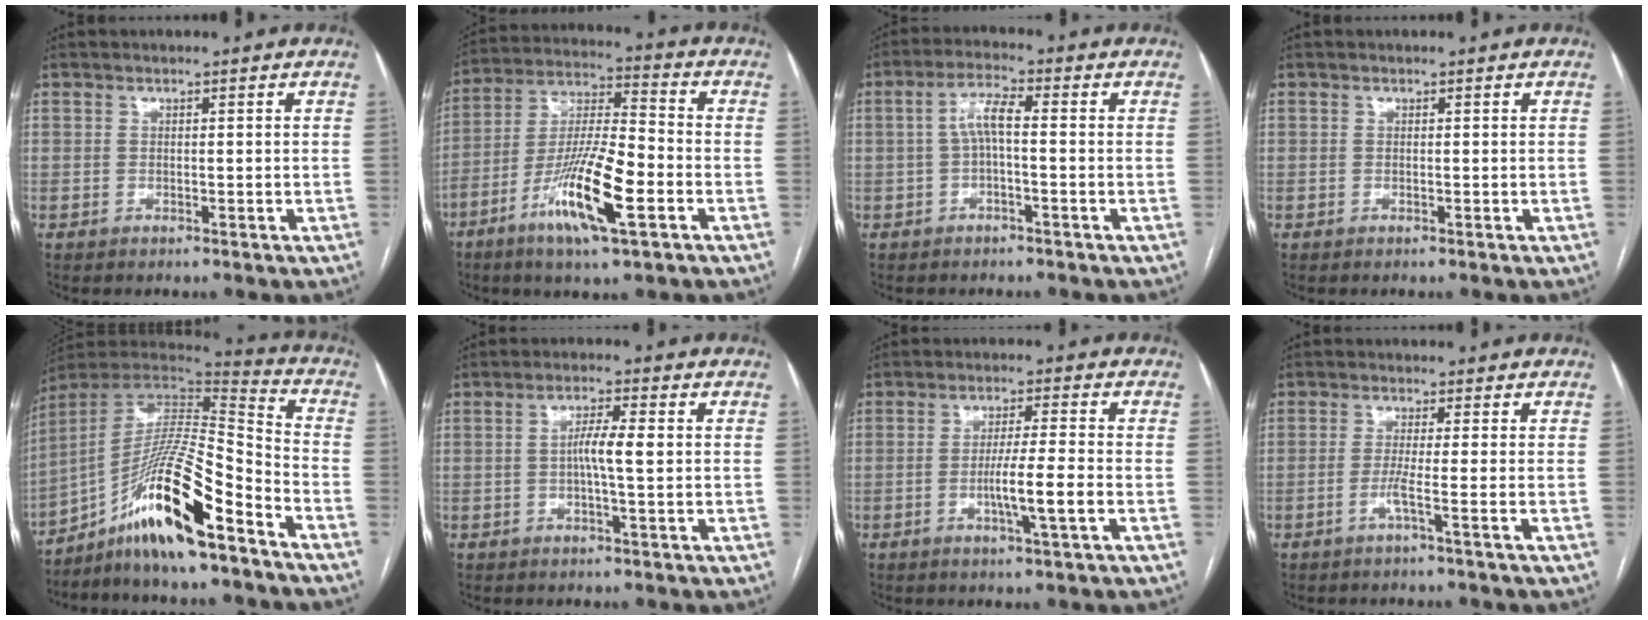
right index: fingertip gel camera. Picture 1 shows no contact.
{"total": 14.7, "force": [-6.2, 2.1, 13.2], "torque": [-0.255, -0.010, -0.112]}
{"total": 4.8, "force": [-0.1, 0.9, 4.7], "torque": [-0.090, 0.019, -0.002]}
{"total": 0.0}
{"total": 17.5, "force": [-10.7, 1.6, 13.7], "torque": [-0.267, -0.002, -0.191]}
{"total": 4.1, "force": [-0.1, 0.1, 4.1], "torque": [-0.076, 0.006, -0.003]}
{"total": 6.1, "force": [-1.7, -0.5, 5.9], "torque": [-0.102, -0.007, -0.029]}
{"total": 2.7, "force": [-1.3, -1.2, 2.0], "torque": [-0.038, 0.000, -0.026]}